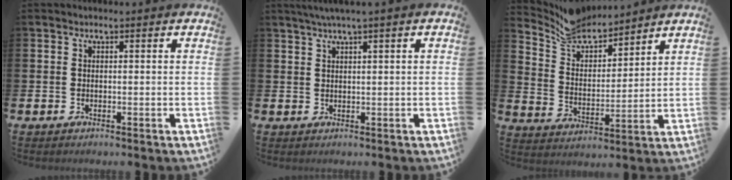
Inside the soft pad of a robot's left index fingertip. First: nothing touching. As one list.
[{"total": 2.3, "force": [1.6, -0.4, 1.5], "torque": [-0.039, 0.005, 0.031]}, {"total": 7.9, "force": [7.5, 2.3, 1.3], "torque": [-0.071, -0.049, 0.137]}]